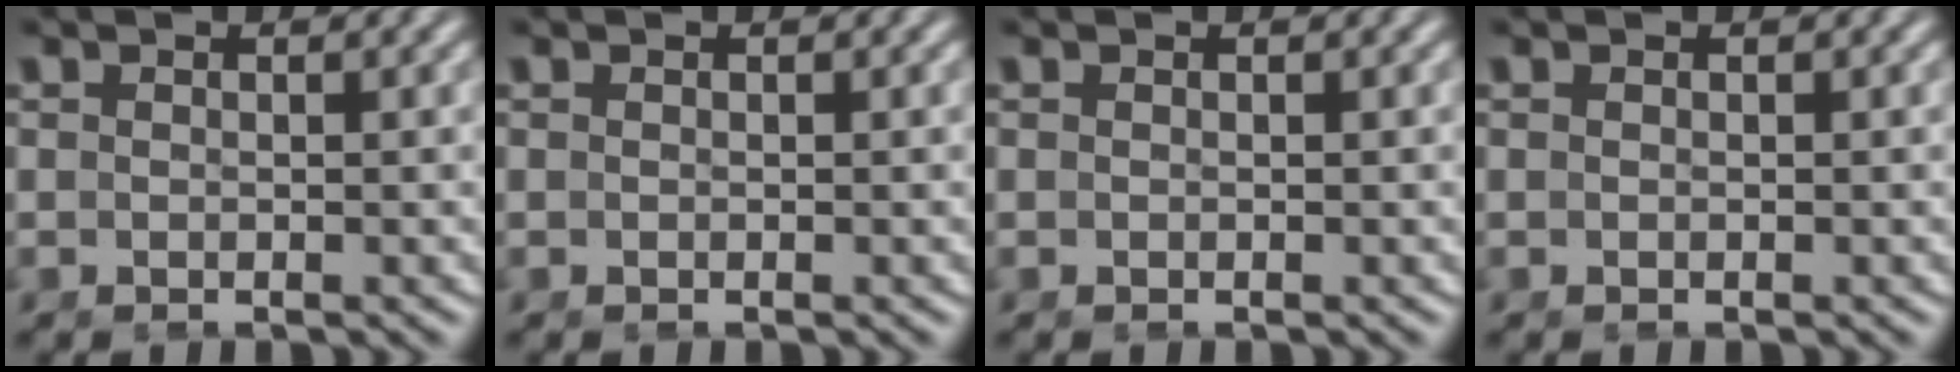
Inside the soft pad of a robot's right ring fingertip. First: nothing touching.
{"total": 0.0}
{"total": 0.0}
{"total": 0.0}